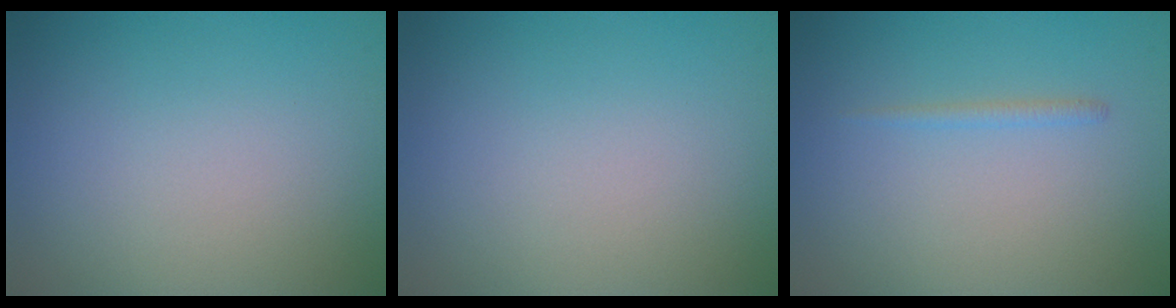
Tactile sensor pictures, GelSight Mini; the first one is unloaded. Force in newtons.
{"total": 0.0}
{"total": 0.8, "press": 0.8, "slide": 0.1}